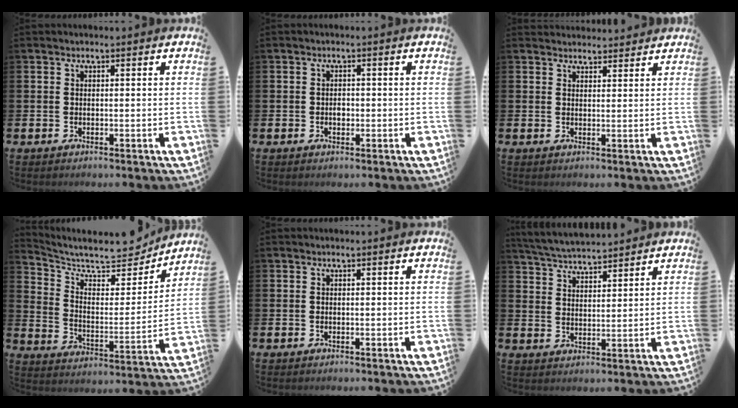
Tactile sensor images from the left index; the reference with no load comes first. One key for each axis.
{"total": 1.3, "fx": -0.2, "fy": 1.0, "fz": 0.8, "tx": -0.003, "ty": 0.001, "tz": -0.008}
{"total": 2.4, "fx": 2.3, "fy": 0.7, "fz": -0.2, "tx": 0.009, "ty": -0.013, "tz": 0.042}
{"total": 9.0, "fx": 8.2, "fy": 2.5, "fz": 2.8, "tx": -0.084, "ty": -0.066, "tz": 0.139}
{"total": 0.0}
{"total": 4.6, "fx": 4.6, "fy": 0.3, "fz": 0.3, "tx": -0.028, "ty": -0.026, "tz": 0.082}